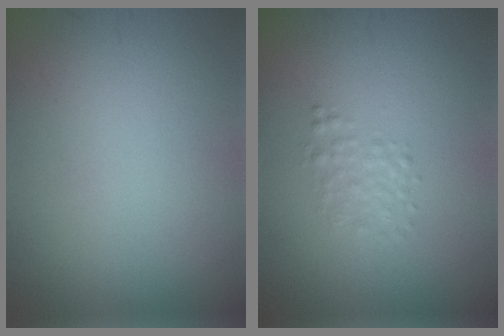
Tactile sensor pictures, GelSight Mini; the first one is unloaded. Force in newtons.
{"total": 1.5, "press": 1.5, "slide": 0.0}